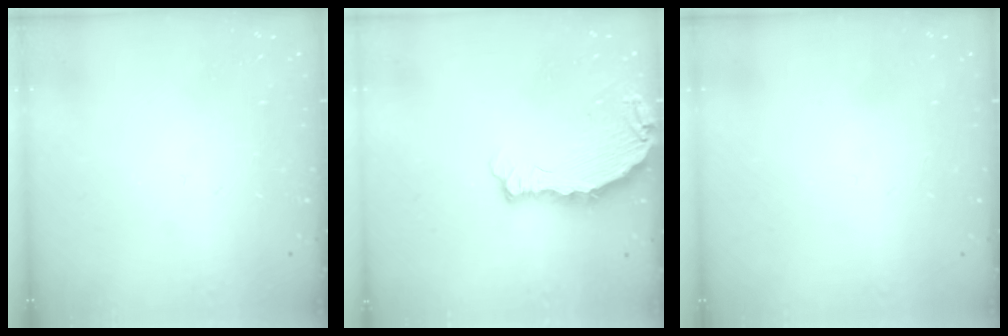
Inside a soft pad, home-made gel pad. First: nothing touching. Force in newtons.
{"total": 5.3, "press": 5.1, "slide": 1.3}
{"total": 0.0}